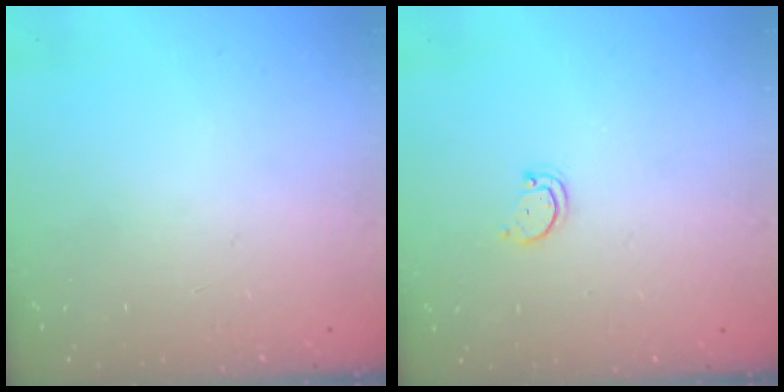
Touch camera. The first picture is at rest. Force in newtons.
{"total": 2.6, "press": 2.5, "slide": 0.4}